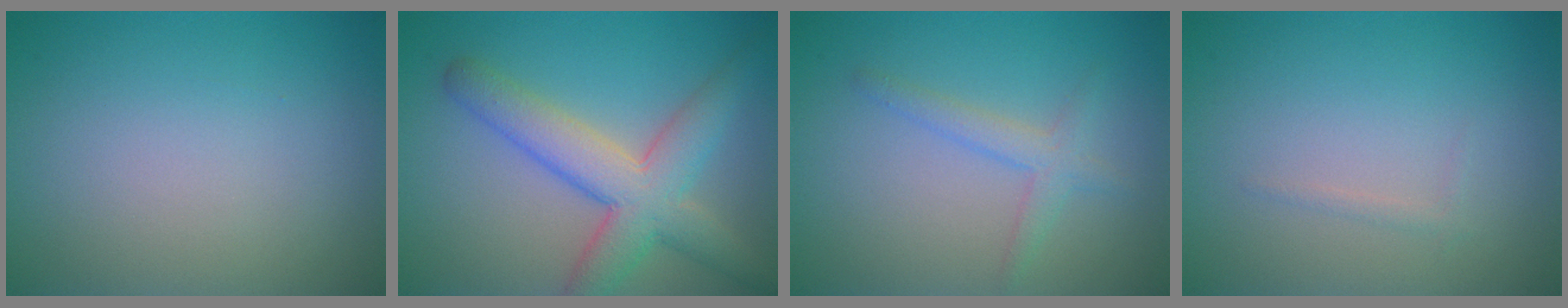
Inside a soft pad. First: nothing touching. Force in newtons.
{"total": 6.4, "press": 6.4, "slide": 0.5}
{"total": 2.0, "press": 2.0, "slide": 0.1}
{"total": 0.6, "press": 0.6, "slide": 0.1}